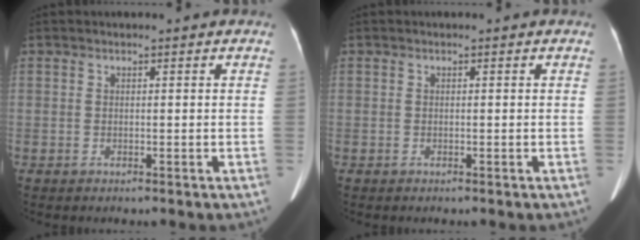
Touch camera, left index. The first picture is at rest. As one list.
[{"total": 0.0}]